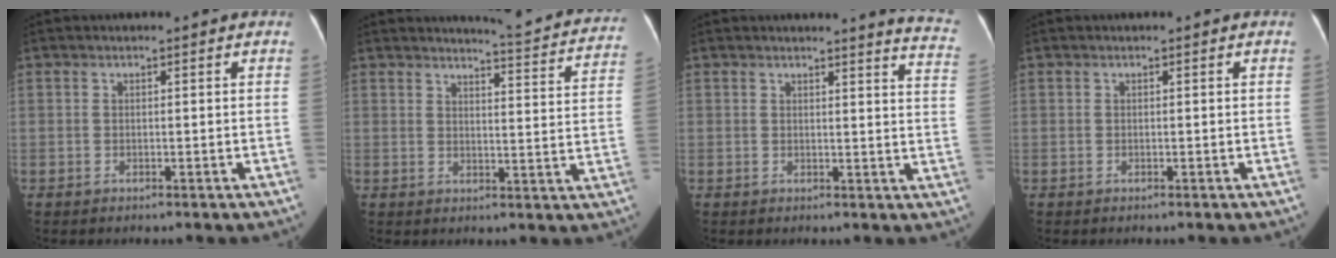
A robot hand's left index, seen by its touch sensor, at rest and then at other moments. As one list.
[{"total": 14.0, "force": [13.6, 0.5, 3.4], "torque": [-0.033, -0.069, 0.137]}, {"total": 8.6, "force": [8.4, -0.3, 2.2], "torque": [-0.007, -0.074, 0.057]}, {"total": 0.0}]